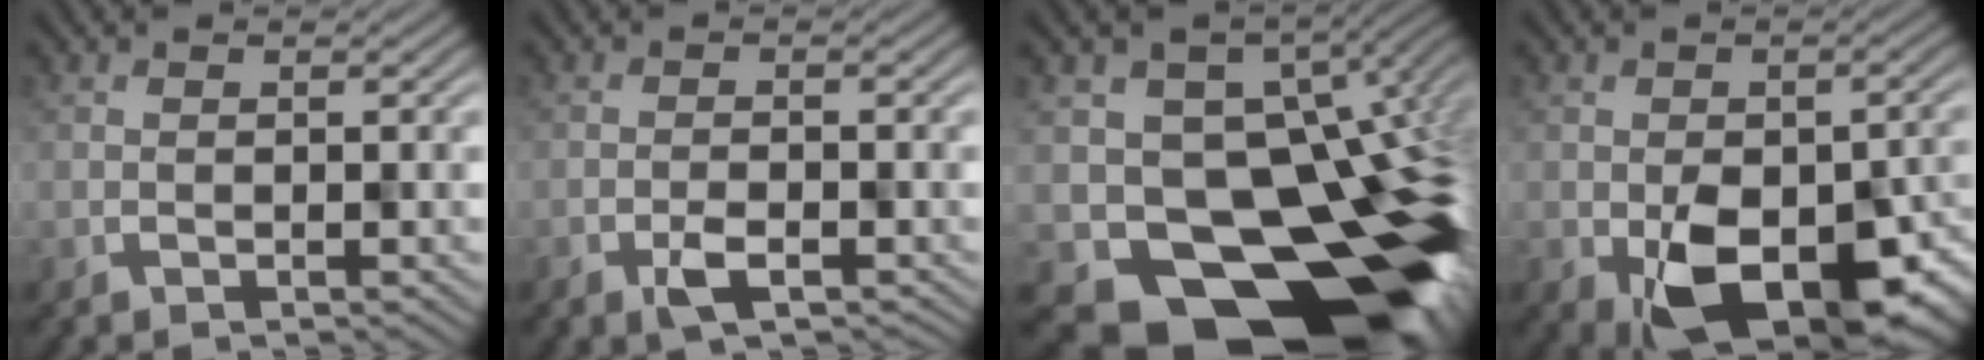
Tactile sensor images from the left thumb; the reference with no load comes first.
{"total": 2.0, "force": [-1.3, 0.7, 1.3], "torque": [-0.034, -0.007, -0.017]}
{"total": 18.9, "force": [-6.4, 14.5, 10.2], "torque": [-0.130, -0.048, -0.058]}
{"total": 12.8, "force": [-5.1, 7.2, 9.2], "torque": [-0.131, -0.037, -0.066]}